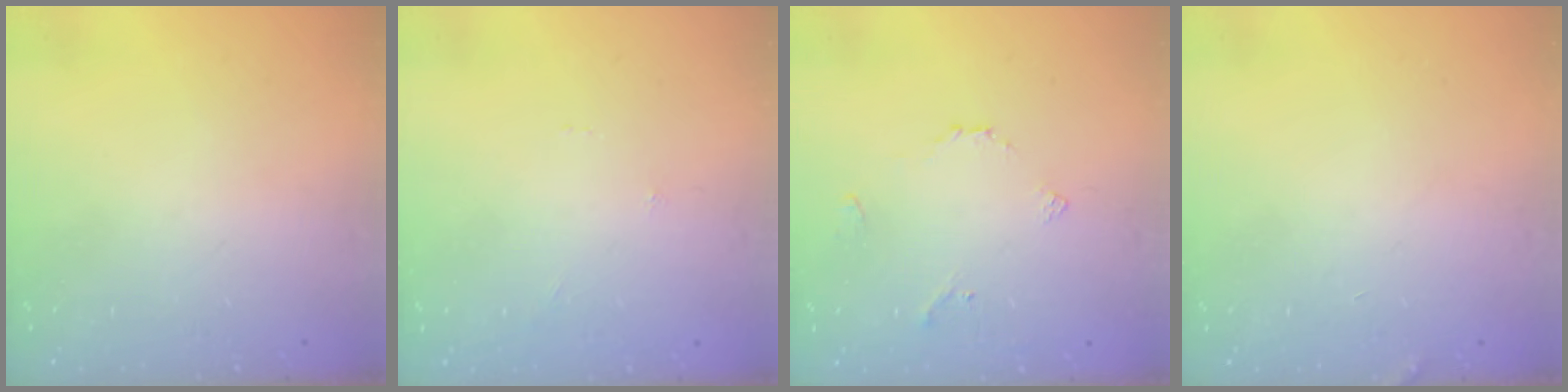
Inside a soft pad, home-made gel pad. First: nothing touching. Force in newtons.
{"total": 0.0}
{"total": 3.6, "press": 3.5, "slide": 0.8}
{"total": 2.0, "press": 2.0, "slide": 0.2}